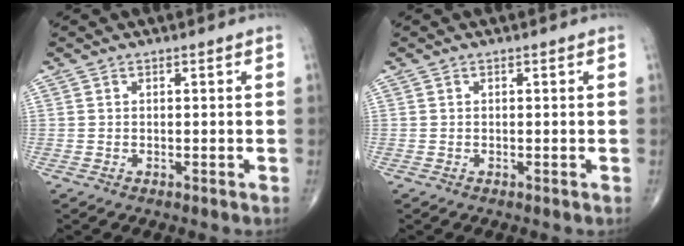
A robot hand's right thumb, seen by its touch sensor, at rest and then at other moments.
{"total": 0.0}